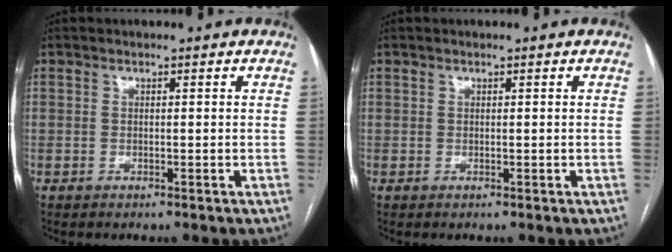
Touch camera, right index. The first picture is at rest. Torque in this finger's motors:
{"motor_torque": [0.01, 0.00, 0.00, 0.00]}